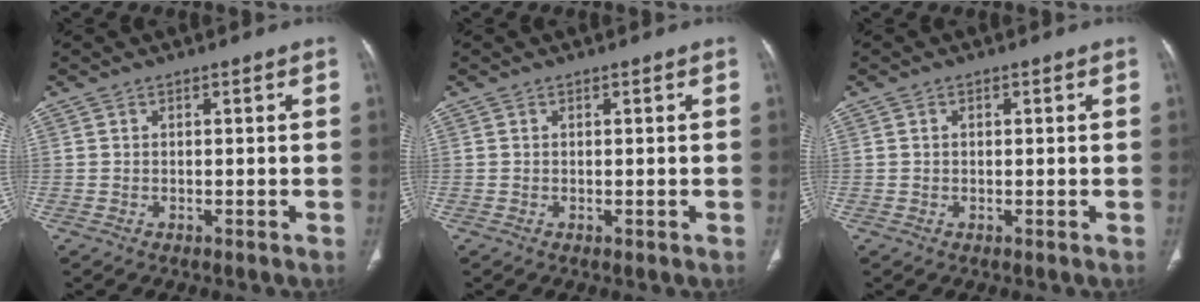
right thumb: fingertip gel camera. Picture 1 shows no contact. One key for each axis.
{"total": 0.0}
{"total": 0.6, "fx": 0.1, "fy": 0.4, "fz": 0.4, "tx": -0.007, "ty": 0.001, "tz": 0.001}